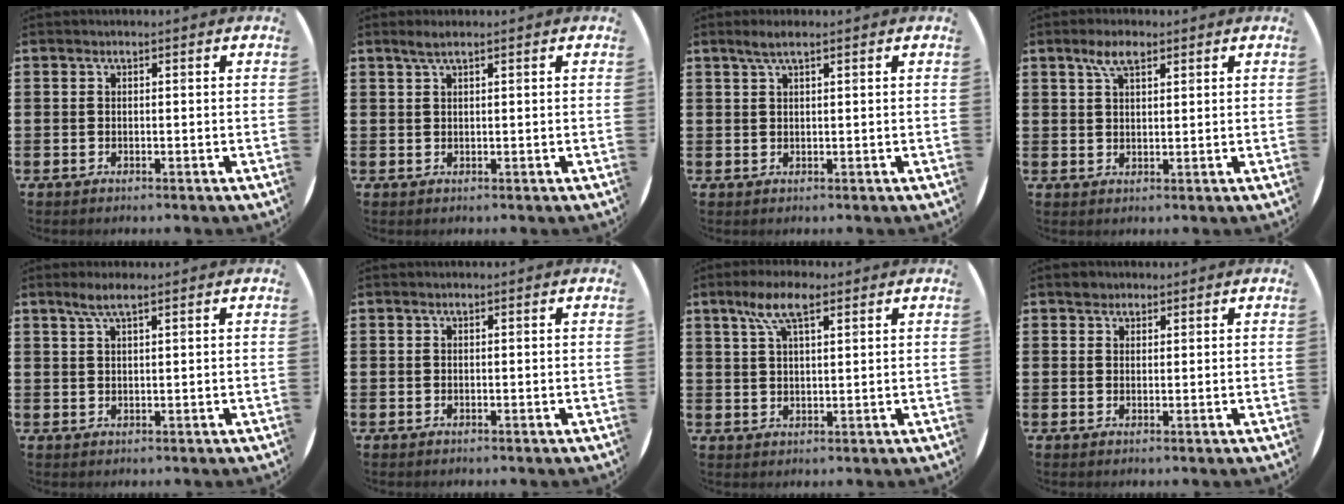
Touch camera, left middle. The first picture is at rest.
{"total": 1.6, "force": [1.2, 0.0, 1.1], "torque": [-0.023, 0.002, 0.020]}
{"total": 2.1, "force": [1.5, 0.1, 1.5], "torque": [-0.030, 0.003, 0.025]}
{"total": 4.1, "force": [2.7, 1.6, 2.6], "torque": [-0.049, 0.006, 0.045]}
{"total": 2.5, "force": [1.7, 0.2, 1.8], "torque": [-0.036, 0.004, 0.030]}
{"total": 0.0}
{"total": 6.4, "force": [3.8, 2.1, 4.7], "torque": [-0.094, 0.008, 0.064]}
{"total": 1.6, "force": [1.4, 0.8, 0.0], "torque": [0.006, 0.001, 0.026]}